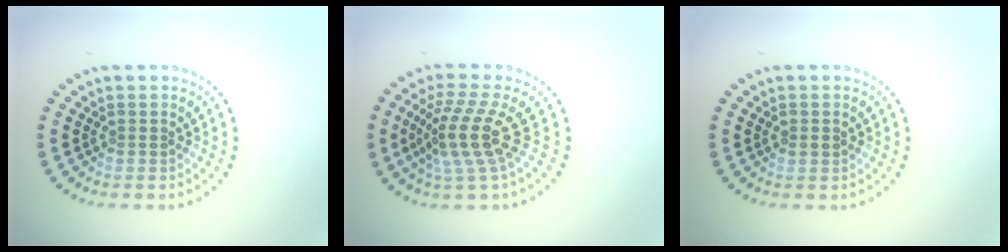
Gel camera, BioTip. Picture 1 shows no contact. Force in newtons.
{"total": 4.5, "press": 3.2, "slide": 3.2}
{"total": 1.1, "press": 1.1, "slide": 0.1}